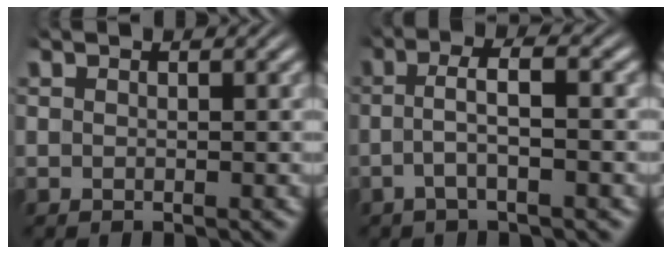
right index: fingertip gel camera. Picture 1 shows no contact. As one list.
[{"total": 3.2, "force": [-1.0, 0.7, 2.9], "torque": [-0.056, 0.001, -0.021]}]